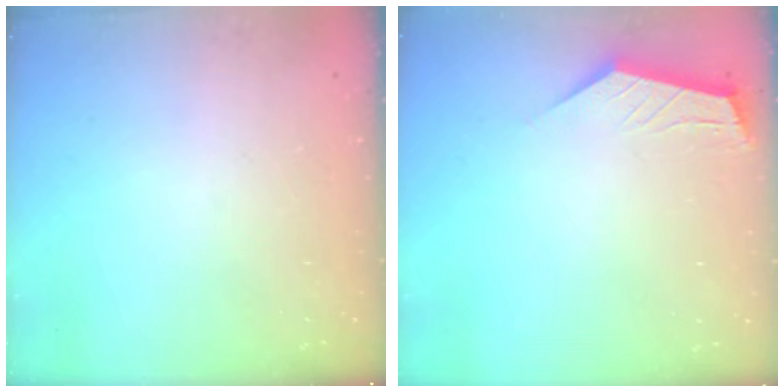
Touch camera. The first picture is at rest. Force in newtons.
{"total": 2.8, "press": 2.8, "slide": 0.4}